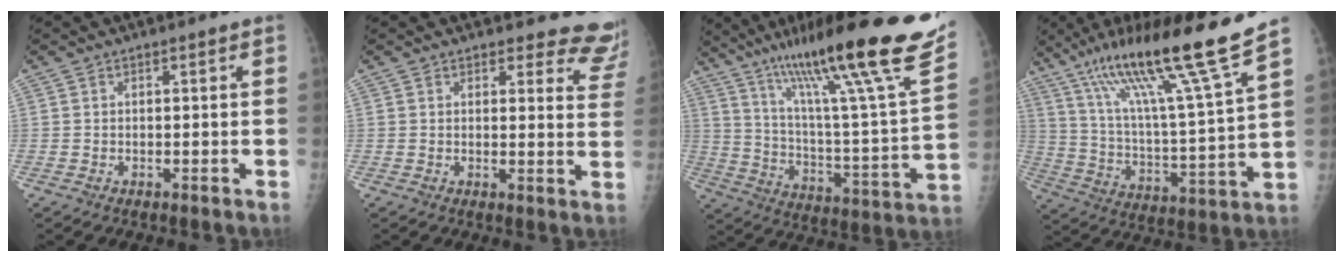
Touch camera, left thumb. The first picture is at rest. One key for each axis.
{"total": 9.8, "fx": 9.4, "fy": 2.7, "fz": 0.1, "tx": 0.056, "ty": -0.077, "tz": 0.066}
{"total": 32.3, "fx": 20.5, "fy": 3.7, "fz": 24.8, "tx": -0.362, "ty": -0.056, "tz": 0.323}
{"total": 21.2, "fx": 15.0, "fy": -0.3, "fz": 14.9, "tx": -0.235, "ty": -0.071, "tz": 0.261}